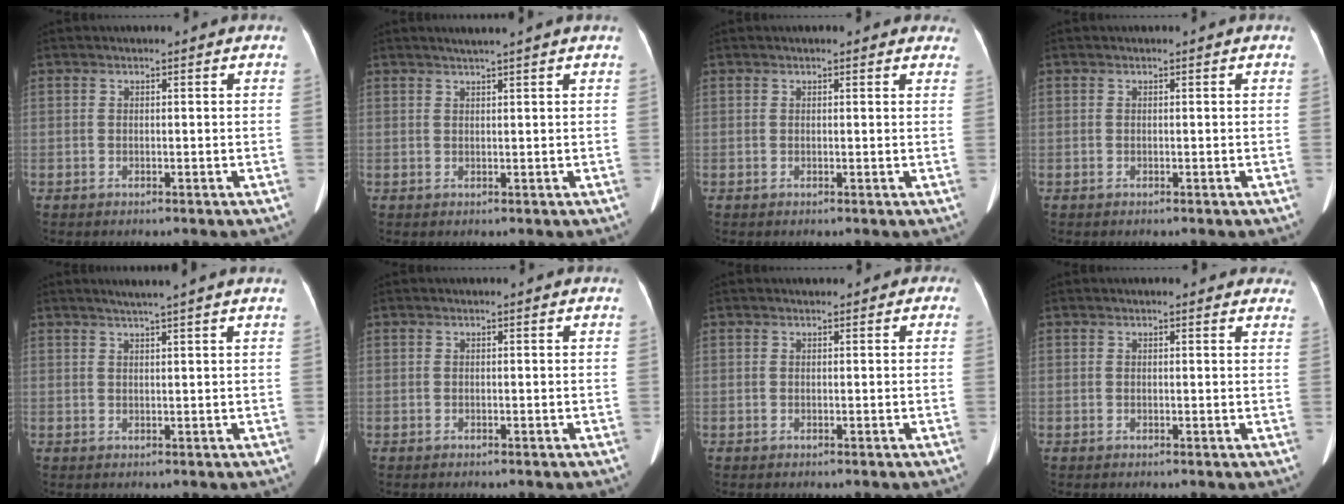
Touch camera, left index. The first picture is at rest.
{"total": 2.3, "force": [1.8, -0.7, 1.2], "torque": [-0.014, 0.006, 0.034]}
{"total": 5.2, "force": [4.4, 1.7, 2.3], "torque": [-0.013, 0.015, 0.038]}
{"total": 0.0}
{"total": 3.6, "force": [2.9, -1.0, 1.9], "torque": [-0.026, 0.008, 0.045]}
{"total": 0.0}
{"total": 1.1, "force": [0.6, 0.9, 0.3], "torque": [0.005, 0.011, 0.002]}
{"total": 6.5, "force": [5.7, 2.1, 2.5], "torque": [-0.012, 0.010, 0.050]}